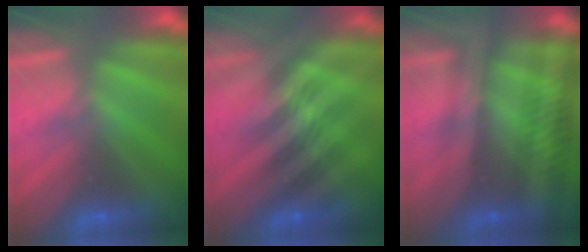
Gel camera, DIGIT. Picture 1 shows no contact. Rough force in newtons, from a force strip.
{"total": 2.3}
{"total": 2.4}